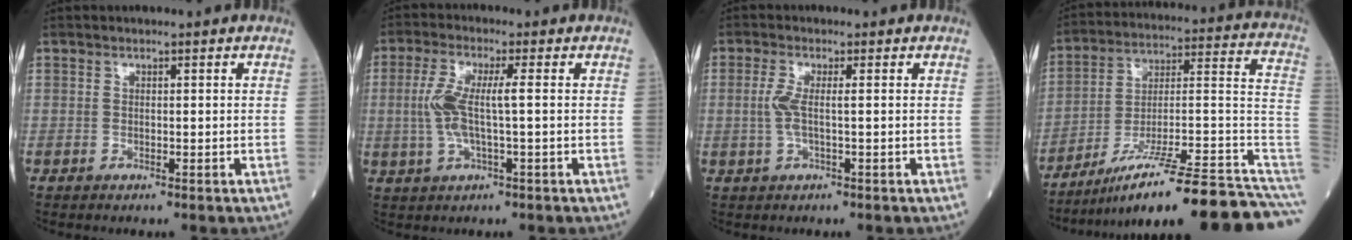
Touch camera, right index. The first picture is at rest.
{"total": 6.5, "force": [0.1, 1.0, 6.4], "torque": [-0.149, 0.010, 0.000]}
{"total": 3.2, "force": [0.1, 0.5, 3.1], "torque": [-0.076, 0.001, -0.001]}
{"total": 25.7, "force": [-18.5, 1.3, 17.7], "torque": [-0.171, 0.026, -0.285]}